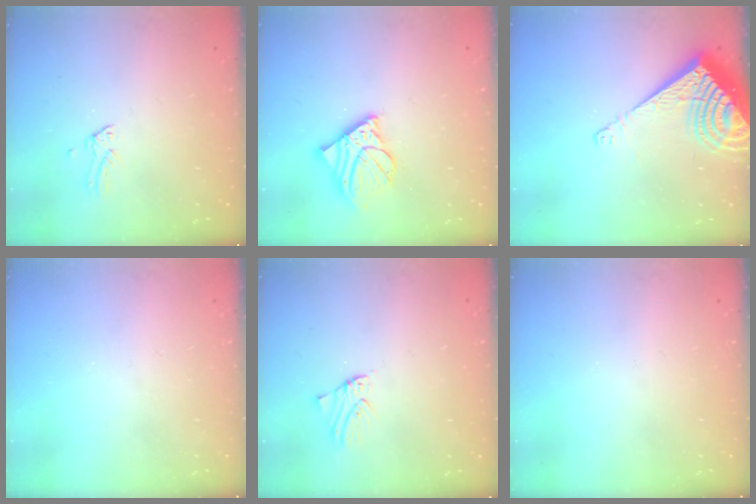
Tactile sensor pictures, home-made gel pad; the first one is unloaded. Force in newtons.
{"total": 9.2, "press": 8.9, "slide": 2.4}
{"total": 13.1, "press": 13.1, "slide": 1.5}
{"total": 0.0}
{"total": 0.9, "press": 0.9, "slide": 0.1}
{"total": 0.0}